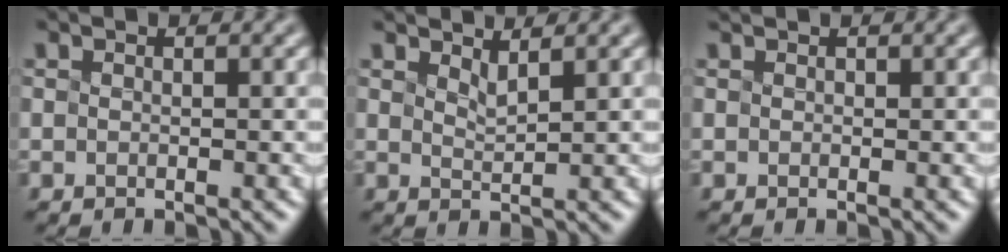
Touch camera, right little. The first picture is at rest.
{"total": 1.0, "force": [1.0, -0.4, -0.1], "torque": [-0.003, 0.007, 0.035]}
{"total": 0.6, "force": [0.1, -0.4, -0.3], "torque": [-0.008, 0.001, 0.014]}